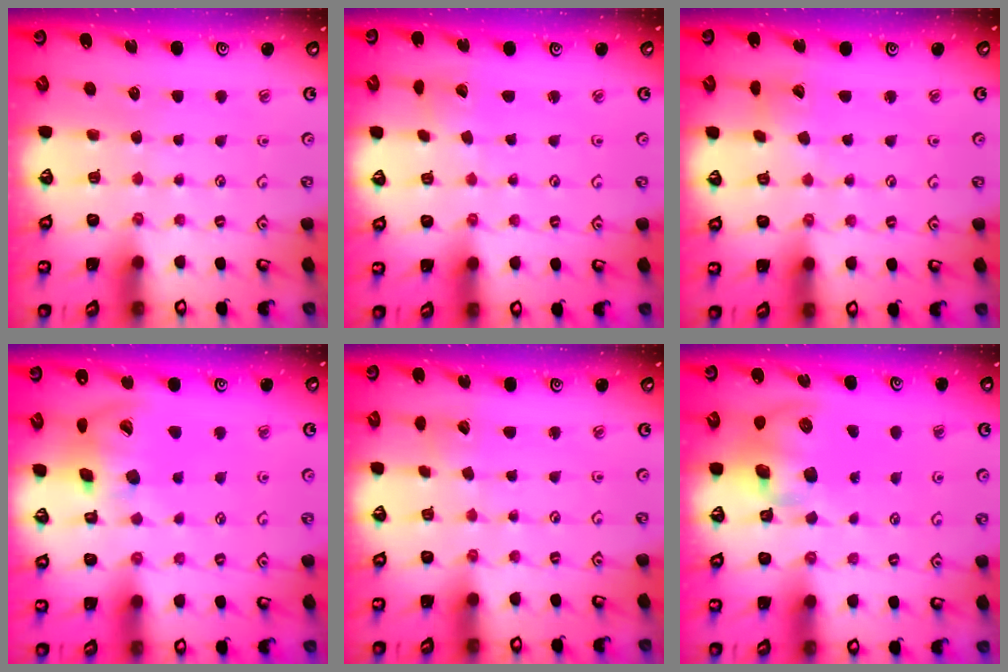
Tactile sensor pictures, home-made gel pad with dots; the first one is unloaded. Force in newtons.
{"total": 3.2, "press": 3.2, "slide": 0.2}
{"total": 3.6, "press": 3.6, "slide": 0.3}
{"total": 14.9, "press": 14.8, "slide": 1.8}
{"total": 5.2, "press": 5.1, "slide": 0.4}
{"total": 11.6, "press": 11.5, "slide": 1.9}